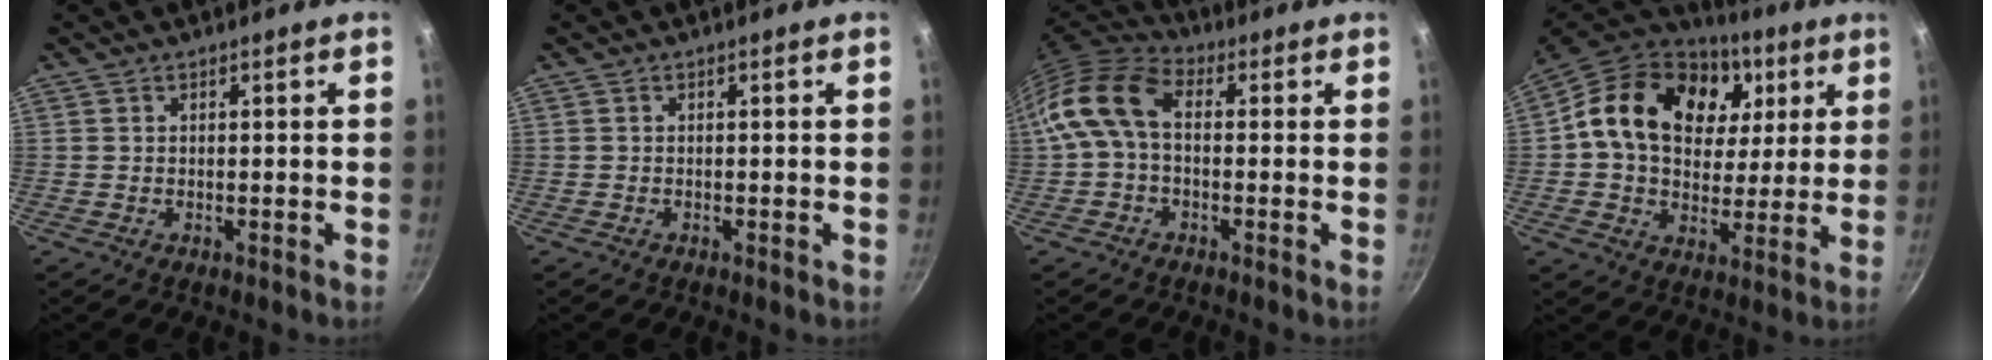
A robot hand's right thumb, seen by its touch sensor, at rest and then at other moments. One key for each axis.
{"total": 0.0}
{"total": 10.8, "fx": 0.4, "fy": 6.8, "fz": 8.3, "tx": -0.156, "ty": 0.031, "tz": -0.015}
{"total": 23.1, "fx": 7.0, "fy": 16.6, "fz": 14.4, "tx": -0.232, "ty": 0.002, "tz": 0.110}